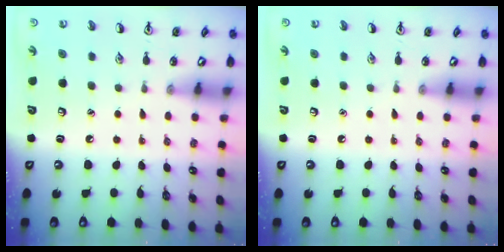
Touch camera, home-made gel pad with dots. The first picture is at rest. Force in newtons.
{"total": 0.0}